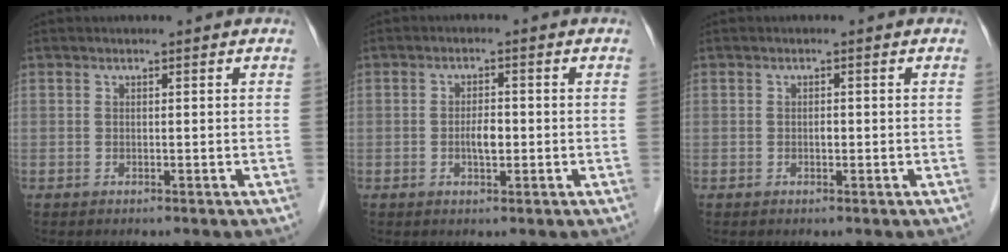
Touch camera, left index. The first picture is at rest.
{"total": 2.7, "force": [-0.8, 1.0, 2.4], "torque": [-0.042, -0.001, -0.012]}
{"total": 0.7, "force": [-0.4, 0.4, 0.5], "torque": [-0.008, -0.002, -0.008]}